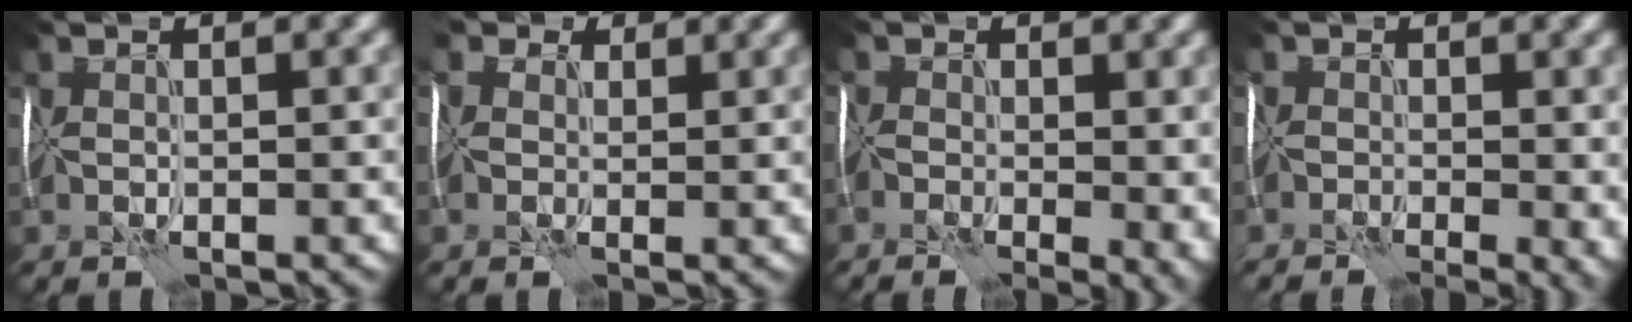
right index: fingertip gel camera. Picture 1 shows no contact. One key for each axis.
{"total": 3.9, "fx": 2.0, "fy": 2.8, "fz": 2.0, "tx": -0.051, "ty": 0.019, "tz": 0.010}
{"total": 8.3, "fx": -2.0, "fy": 4.4, "fz": 6.7, "tx": -0.110, "ty": -0.006, "tz": -0.018}
{"total": 6.8, "fx": -3.0, "fy": 3.1, "fz": 5.3, "tx": -0.085, "ty": -0.013, "tz": -0.034}